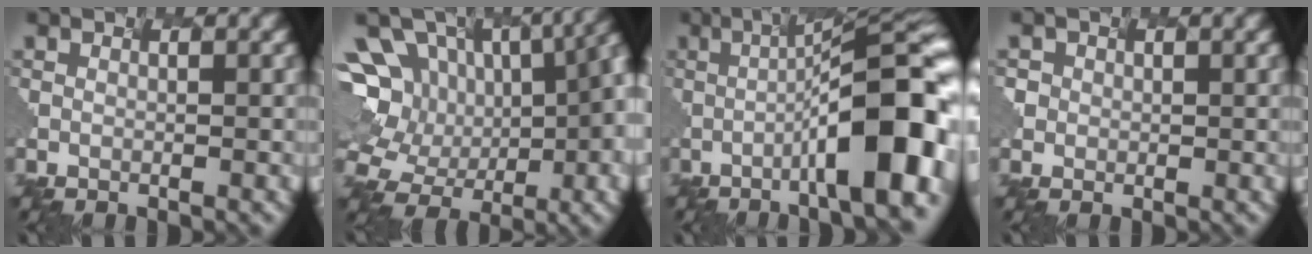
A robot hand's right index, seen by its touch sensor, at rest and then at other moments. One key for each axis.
{"total": 17.0, "fx": 0.0, "fy": 11.7, "fz": 12.3, "tx": -0.188, "ty": 0.006, "tz": 0.014}
{"total": 11.3, "fx": -2.7, "fy": 2.0, "fz": 10.8, "tx": -0.156, "ty": 0.006, "tz": -0.036}
{"total": 1.1, "fx": -0.1, "fy": 0.6, "fz": -0.9, "tx": 0.004, "ty": -0.006, "tz": 0.011}